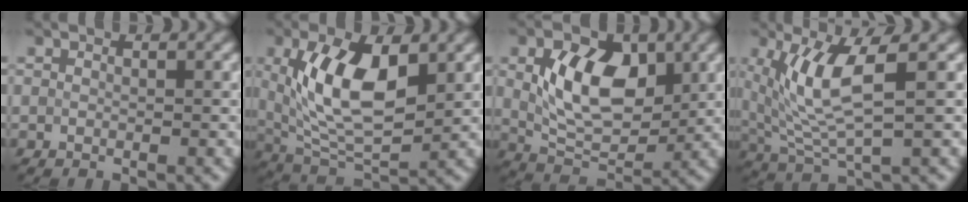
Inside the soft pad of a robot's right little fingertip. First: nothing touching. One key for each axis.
{"total": 8.8, "fx": 2.0, "fy": 4.0, "fz": 7.5, "tx": -0.150, "ty": -0.001, "tz": 0.040}
{"total": 7.8, "fx": 1.6, "fy": 4.7, "fz": 6.0, "tx": -0.114, "ty": 0.002, "tz": 0.030}
{"total": 6.3, "fx": 1.8, "fy": 1.5, "fz": 5.8, "tx": -0.132, "ty": -0.010, "tz": 0.042}